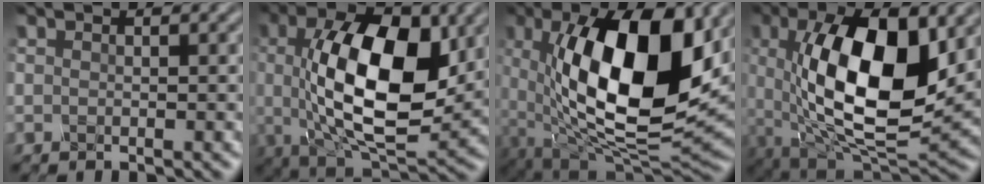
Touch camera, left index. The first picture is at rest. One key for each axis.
{"total": 12.4, "fx": 1.2, "fy": 5.8, "fz": 11.0, "tx": -0.176, "ty": 0.001, "tz": 0.016}
{"total": 15.4, "fx": 2.1, "fy": 7.0, "fz": 13.6, "tx": -0.222, "ty": -0.014, "tz": 0.034}
{"total": 14.0, "fx": 1.7, "fy": 6.2, "fz": 12.4, "tx": -0.204, "ty": -0.012, "tz": 0.026}